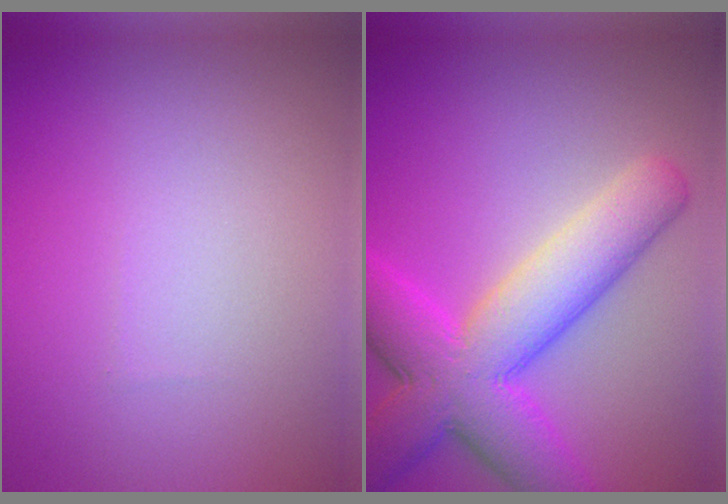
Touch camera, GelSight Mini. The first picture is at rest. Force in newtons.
{"total": 9.8, "press": 9.8, "slide": 0.4}